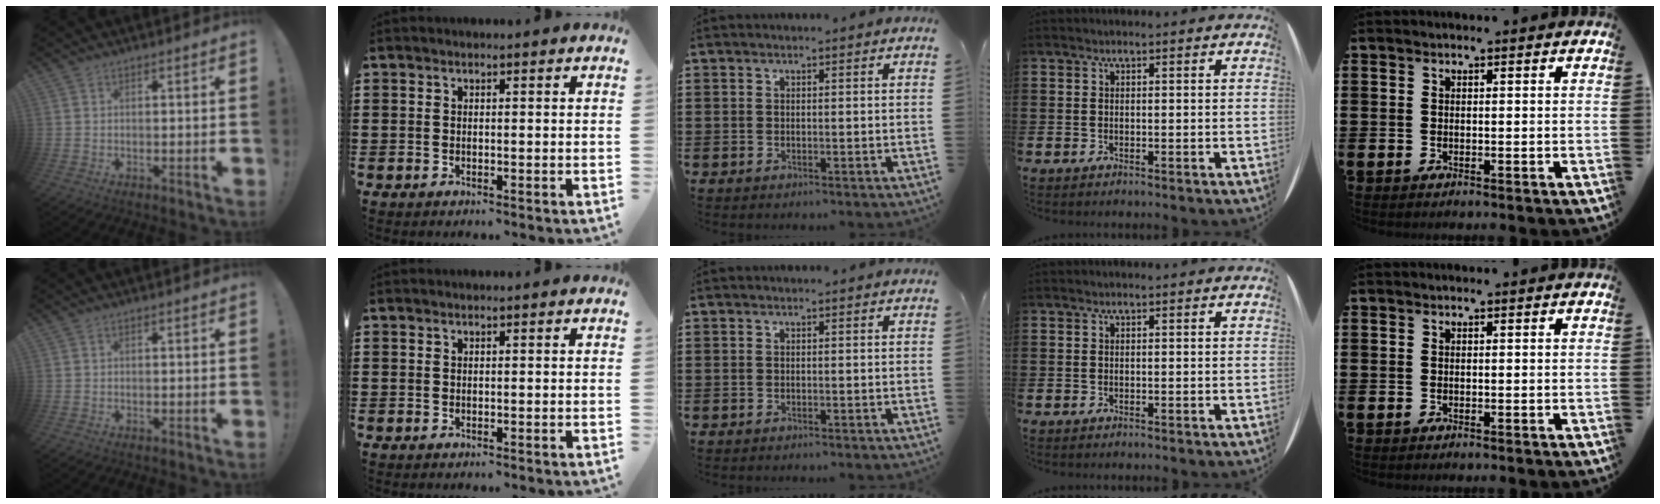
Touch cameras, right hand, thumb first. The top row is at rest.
{}